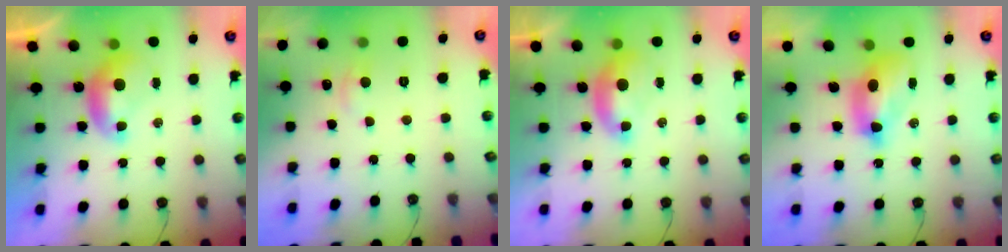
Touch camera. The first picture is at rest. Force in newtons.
{"total": 1.3, "press": 1.2, "slide": 0.5}
{"total": 1.5, "press": 1.4, "slide": 0.6}
{"total": 8.0, "press": 8.0, "slide": 0.8}